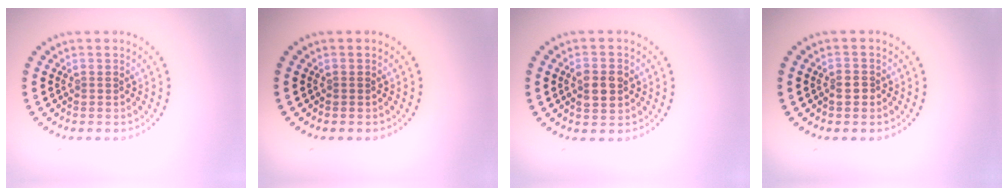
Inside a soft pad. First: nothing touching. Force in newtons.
{"total": 0.0}
{"total": 2.9, "press": 2.9, "slide": 0.2}
{"total": 1.3, "press": 1.2, "slide": 0.5}